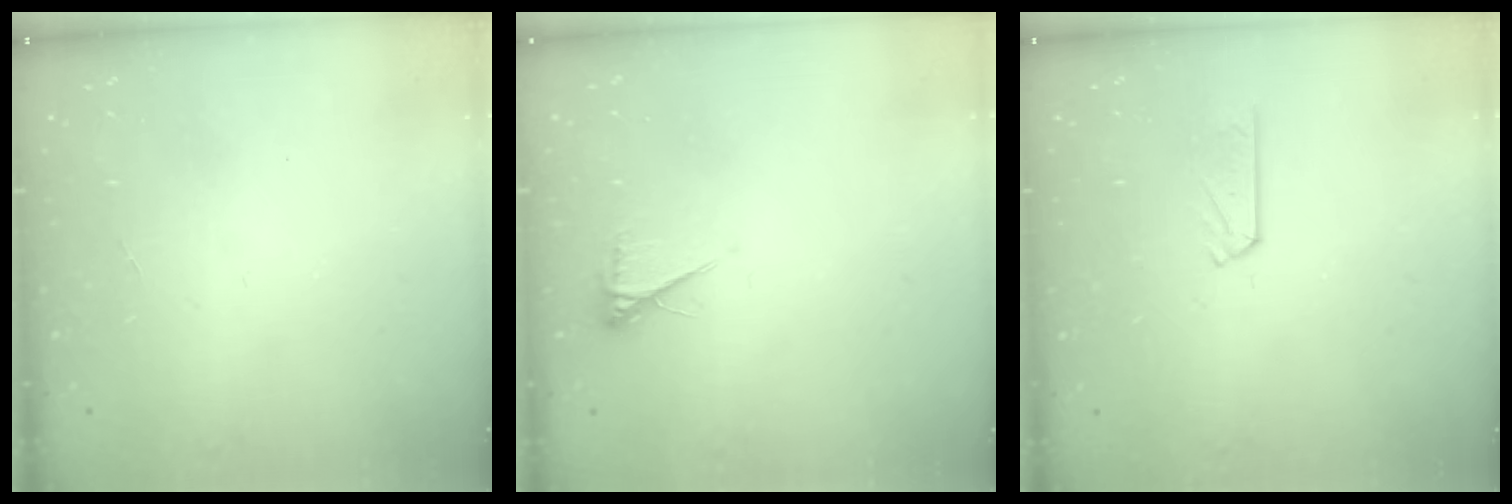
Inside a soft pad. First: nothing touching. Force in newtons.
{"total": 4.0, "press": 3.9, "slide": 0.5}
{"total": 4.8, "press": 4.8, "slide": 0.3}